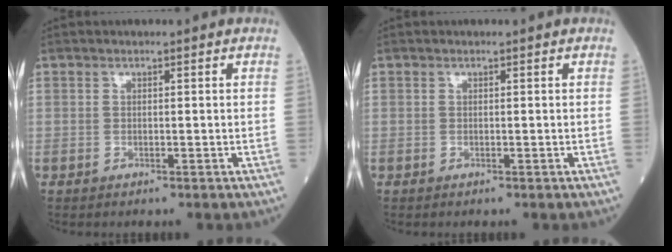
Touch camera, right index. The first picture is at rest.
{"total": 0.0}